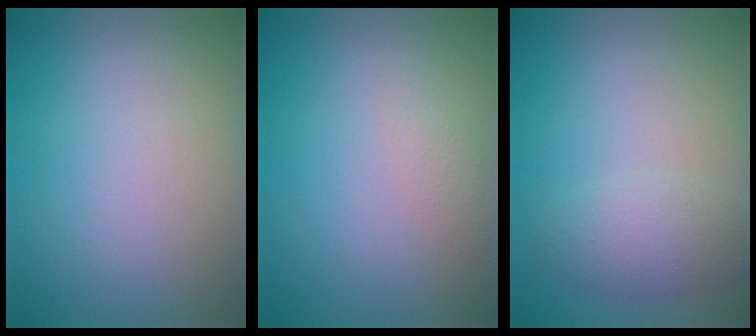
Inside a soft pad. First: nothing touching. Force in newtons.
{"total": 1.1, "press": 1.1, "slide": 0.0}
{"total": 2.9, "press": 2.9, "slide": 0.1}